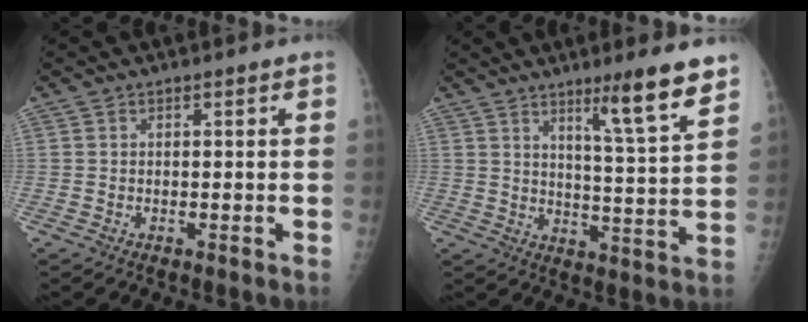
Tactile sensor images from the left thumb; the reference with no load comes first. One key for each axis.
{"total": 11.0, "fx": 7.5, "fy": 0.3, "fz": 8.0, "tx": -0.109, "ty": -0.055, "tz": 0.114}